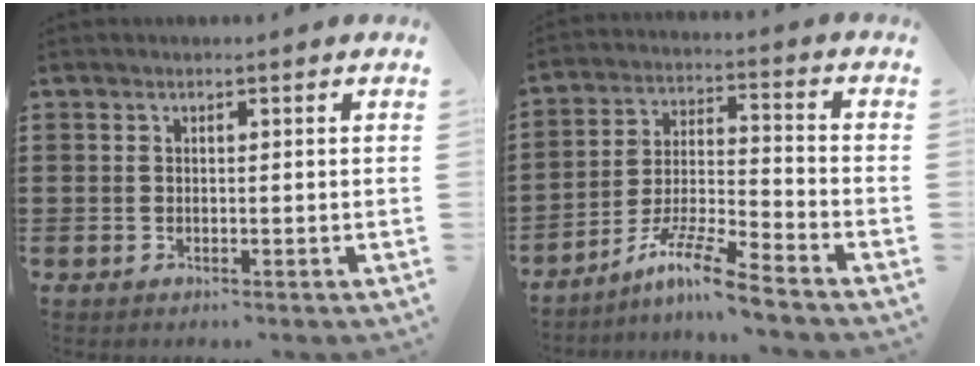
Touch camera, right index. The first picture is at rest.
{"total": 9.1, "force": [-7.5, 0.1, 5.1], "torque": [-0.105, 0.001, -0.149]}